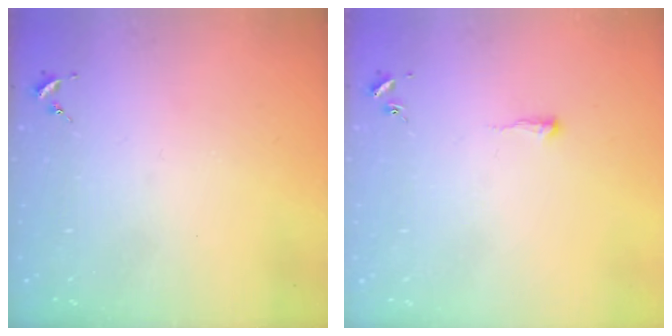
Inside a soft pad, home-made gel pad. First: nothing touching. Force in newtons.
{"total": 3.9, "press": 3.9, "slide": 0.5}